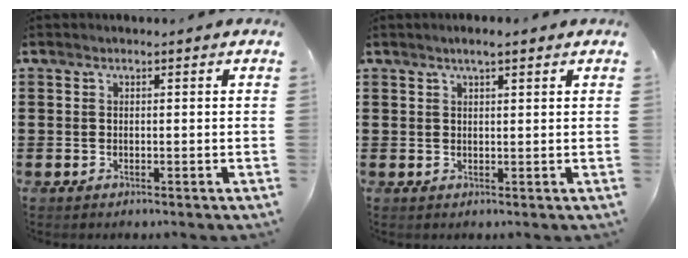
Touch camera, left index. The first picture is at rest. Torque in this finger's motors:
{"motor_torque": [1.09, 1.05, 0.28, 0.02]}